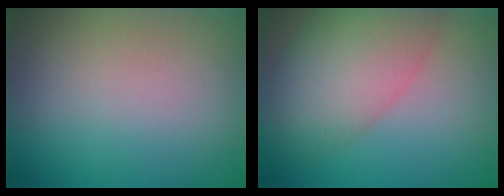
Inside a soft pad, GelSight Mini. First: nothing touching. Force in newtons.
{"total": 6.9, "press": 6.8, "slide": 0.5}